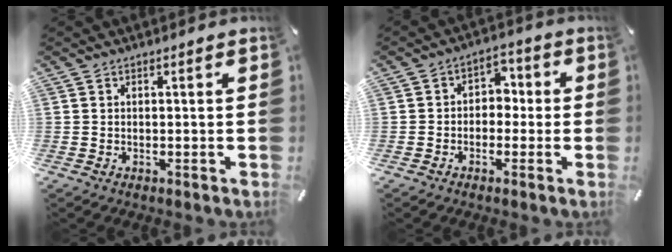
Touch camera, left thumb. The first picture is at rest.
{"total": 4.6, "force": [-1.3, 3.9, 2.0], "torque": [-0.027, 0.012, -0.032]}